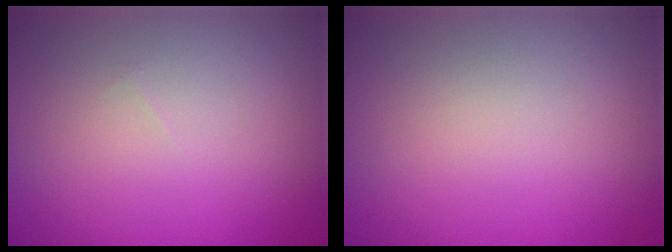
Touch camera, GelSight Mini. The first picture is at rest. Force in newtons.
{"total": 0.0}